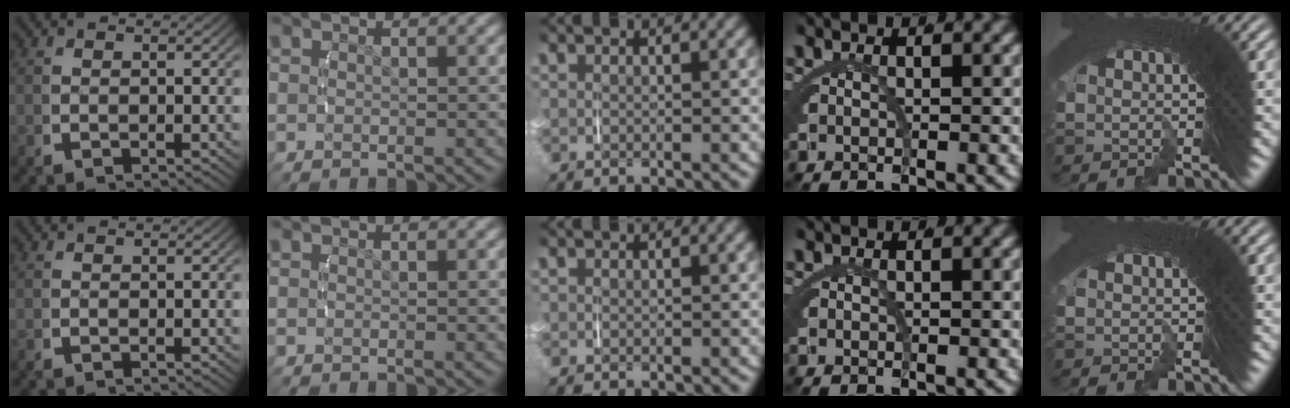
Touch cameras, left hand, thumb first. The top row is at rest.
{}